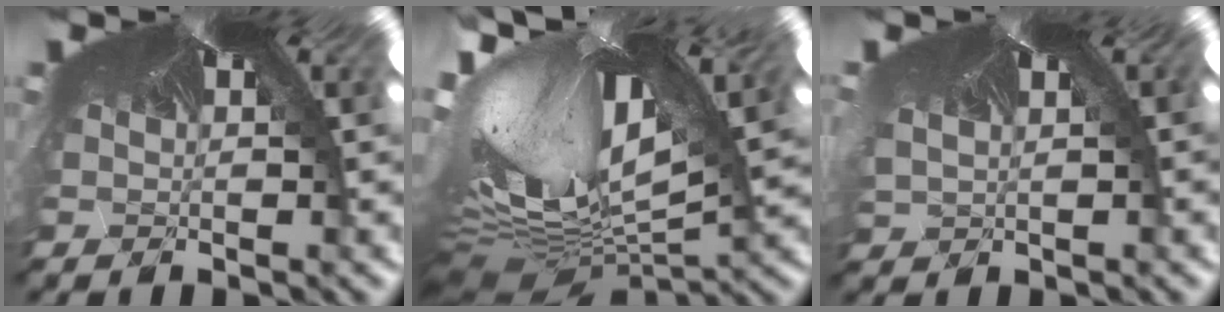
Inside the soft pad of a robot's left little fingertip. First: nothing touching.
{"total": 5.9, "force": [-5.1, 1.1, 2.7], "torque": [-0.119, -0.113, -0.043]}
{"total": 1.5, "force": [0.3, 1.0, 1.0], "torque": [-0.041, -0.006, 0.024]}